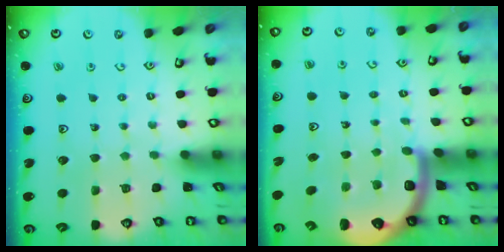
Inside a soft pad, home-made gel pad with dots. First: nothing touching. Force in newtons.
{"total": 6.2, "press": 6.0, "slide": 1.7}